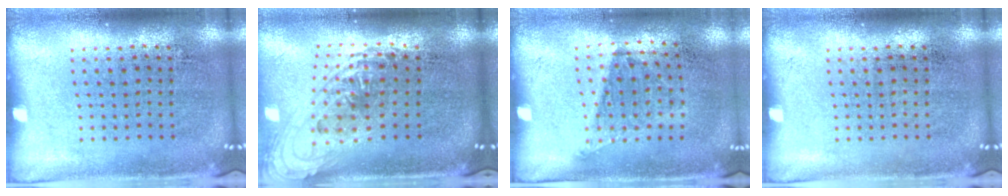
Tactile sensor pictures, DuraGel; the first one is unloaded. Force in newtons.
{"total": 1.5, "press": 1.2, "slide": 1.0}
{"total": 1.1, "press": 0.8, "slide": 0.8}
{"total": 0.0}